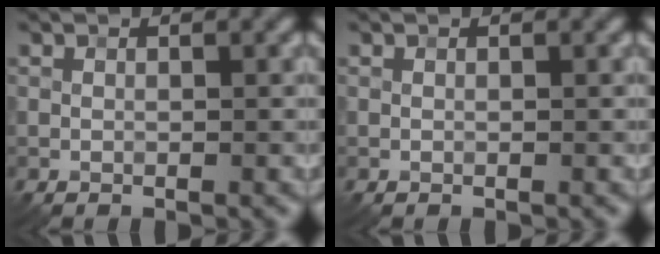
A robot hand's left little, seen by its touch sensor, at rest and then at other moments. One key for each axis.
{"total": 0.0}